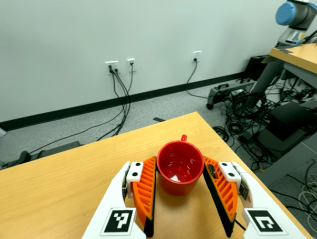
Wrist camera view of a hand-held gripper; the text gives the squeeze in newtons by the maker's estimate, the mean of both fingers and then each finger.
{"total": 2.6, "left": 0.8, "right": 4.3}